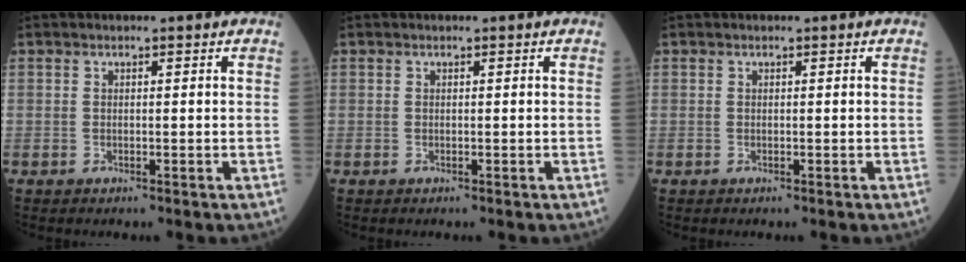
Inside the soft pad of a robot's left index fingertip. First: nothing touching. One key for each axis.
{"total": 0.0}
{"total": 0.0}